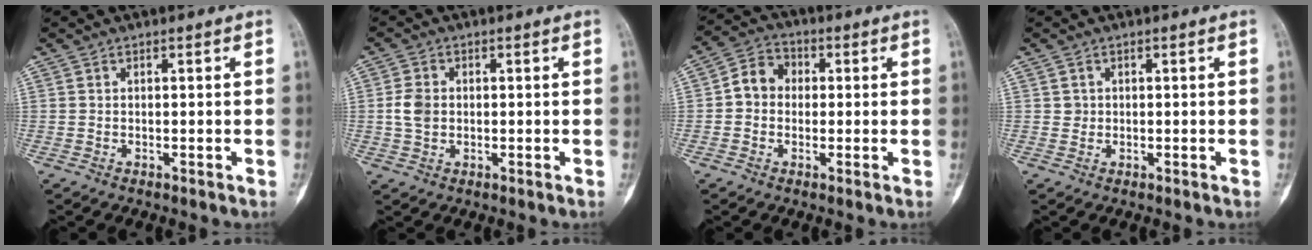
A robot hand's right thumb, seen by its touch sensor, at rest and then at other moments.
{"total": 4.0, "force": [0.0, 3.0, 2.6], "torque": [-0.051, 0.005, 0.000]}
{"total": 6.2, "force": [0.0, 5.3, 3.1], "torque": [-0.033, 0.020, -0.013]}
{"total": 1.1, "force": [0.2, 1.0, 0.1], "torque": [0.008, 0.002, 0.003]}